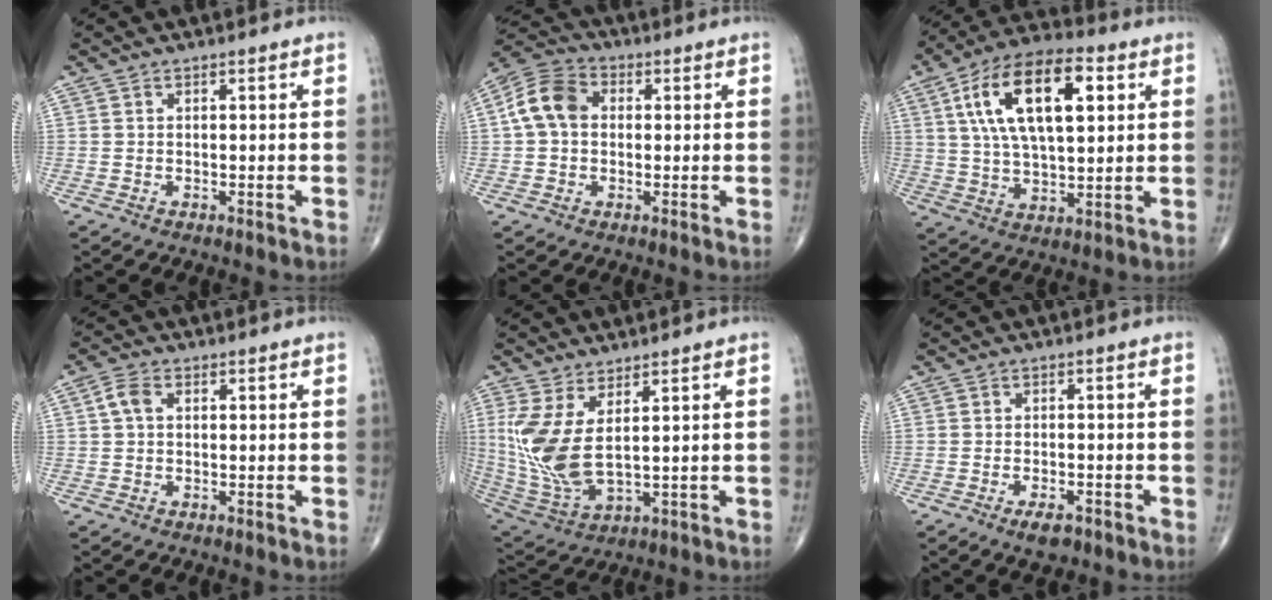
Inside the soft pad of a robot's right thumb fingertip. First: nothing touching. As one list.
[{"total": 8.9, "force": [0.9, 6.6, 5.9], "torque": [-0.109, 0.026, 0.006]}, {"total": 19.0, "force": [5.7, 8.8, 15.9], "torque": [-0.267, 0.006, 0.092]}, {"total": 3.1, "force": [0.6, 2.0, 2.3], "torque": [-0.050, 0.010, 0.008]}, {"total": 11.6, "force": [2.8, 4.4, 10.3], "torque": [-0.243, -0.027, 0.074]}, {"total": 3.3, "force": [-2.1, 1.4, 2.2], "torque": [-0.036, 0.004, -0.033]}]